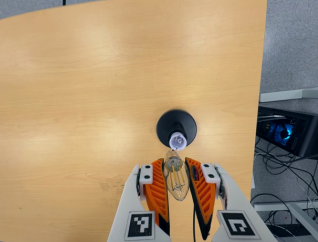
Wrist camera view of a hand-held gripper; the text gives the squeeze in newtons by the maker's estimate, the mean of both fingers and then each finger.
{"total": 23.1, "left": 26.1, "right": 20.1}